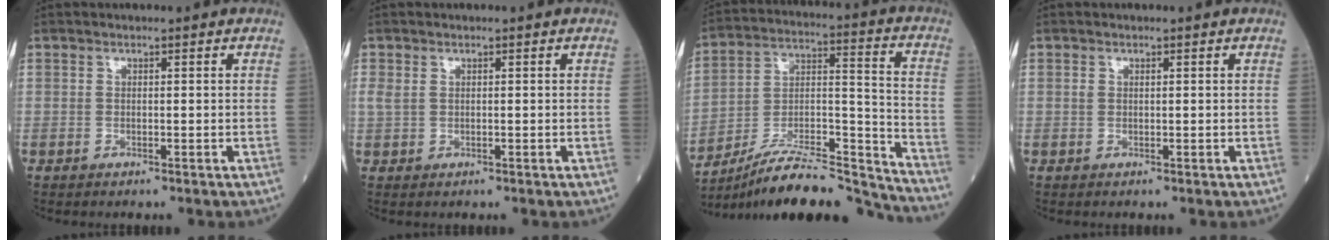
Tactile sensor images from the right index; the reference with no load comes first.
{"total": 1.4, "force": [0.5, 0.9, 1.0], "torque": [-0.030, 0.004, 0.015]}
{"total": 21.3, "force": [-19.8, 1.1, 7.7], "torque": [-0.125, 0.021, -0.329]}
{"total": 0.7, "force": [0.3, 0.5, 0.5], "torque": [-0.013, 0.006, 0.006]}